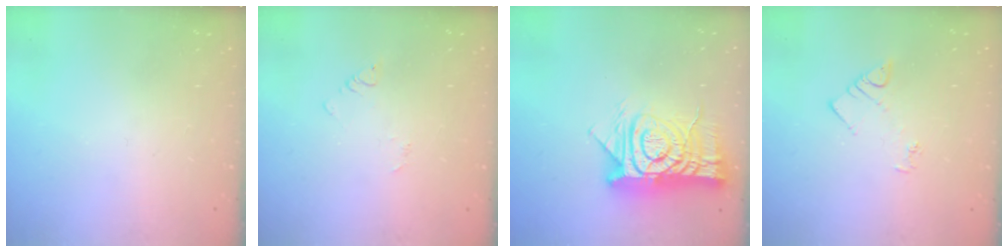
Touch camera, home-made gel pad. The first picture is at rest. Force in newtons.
{"total": 2.4, "press": 2.4, "slide": 0.3}
{"total": 16.8, "press": 16.8, "slide": 1.7}
{"total": 4.2, "press": 4.2, "slide": 0.5}